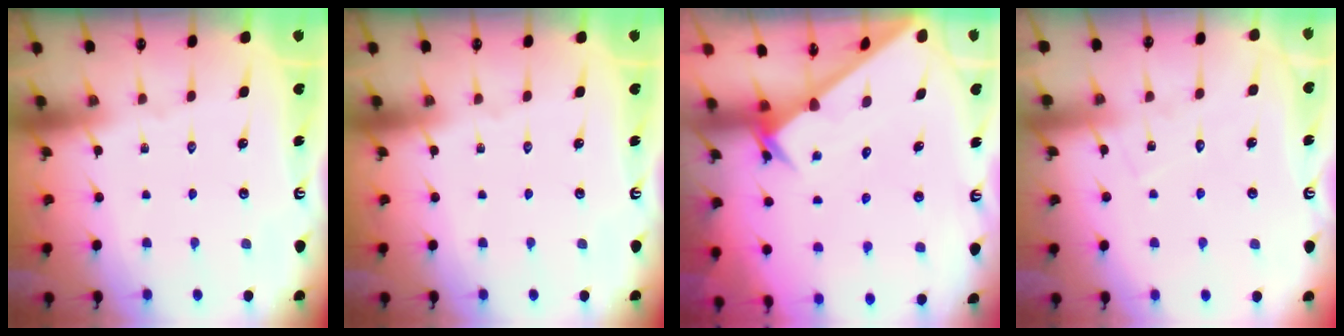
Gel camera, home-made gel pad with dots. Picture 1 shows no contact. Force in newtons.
{"total": 0.0}
{"total": 2.9, "press": 2.9, "slide": 0.1}
{"total": 7.2, "press": 7.2, "slide": 0.4}